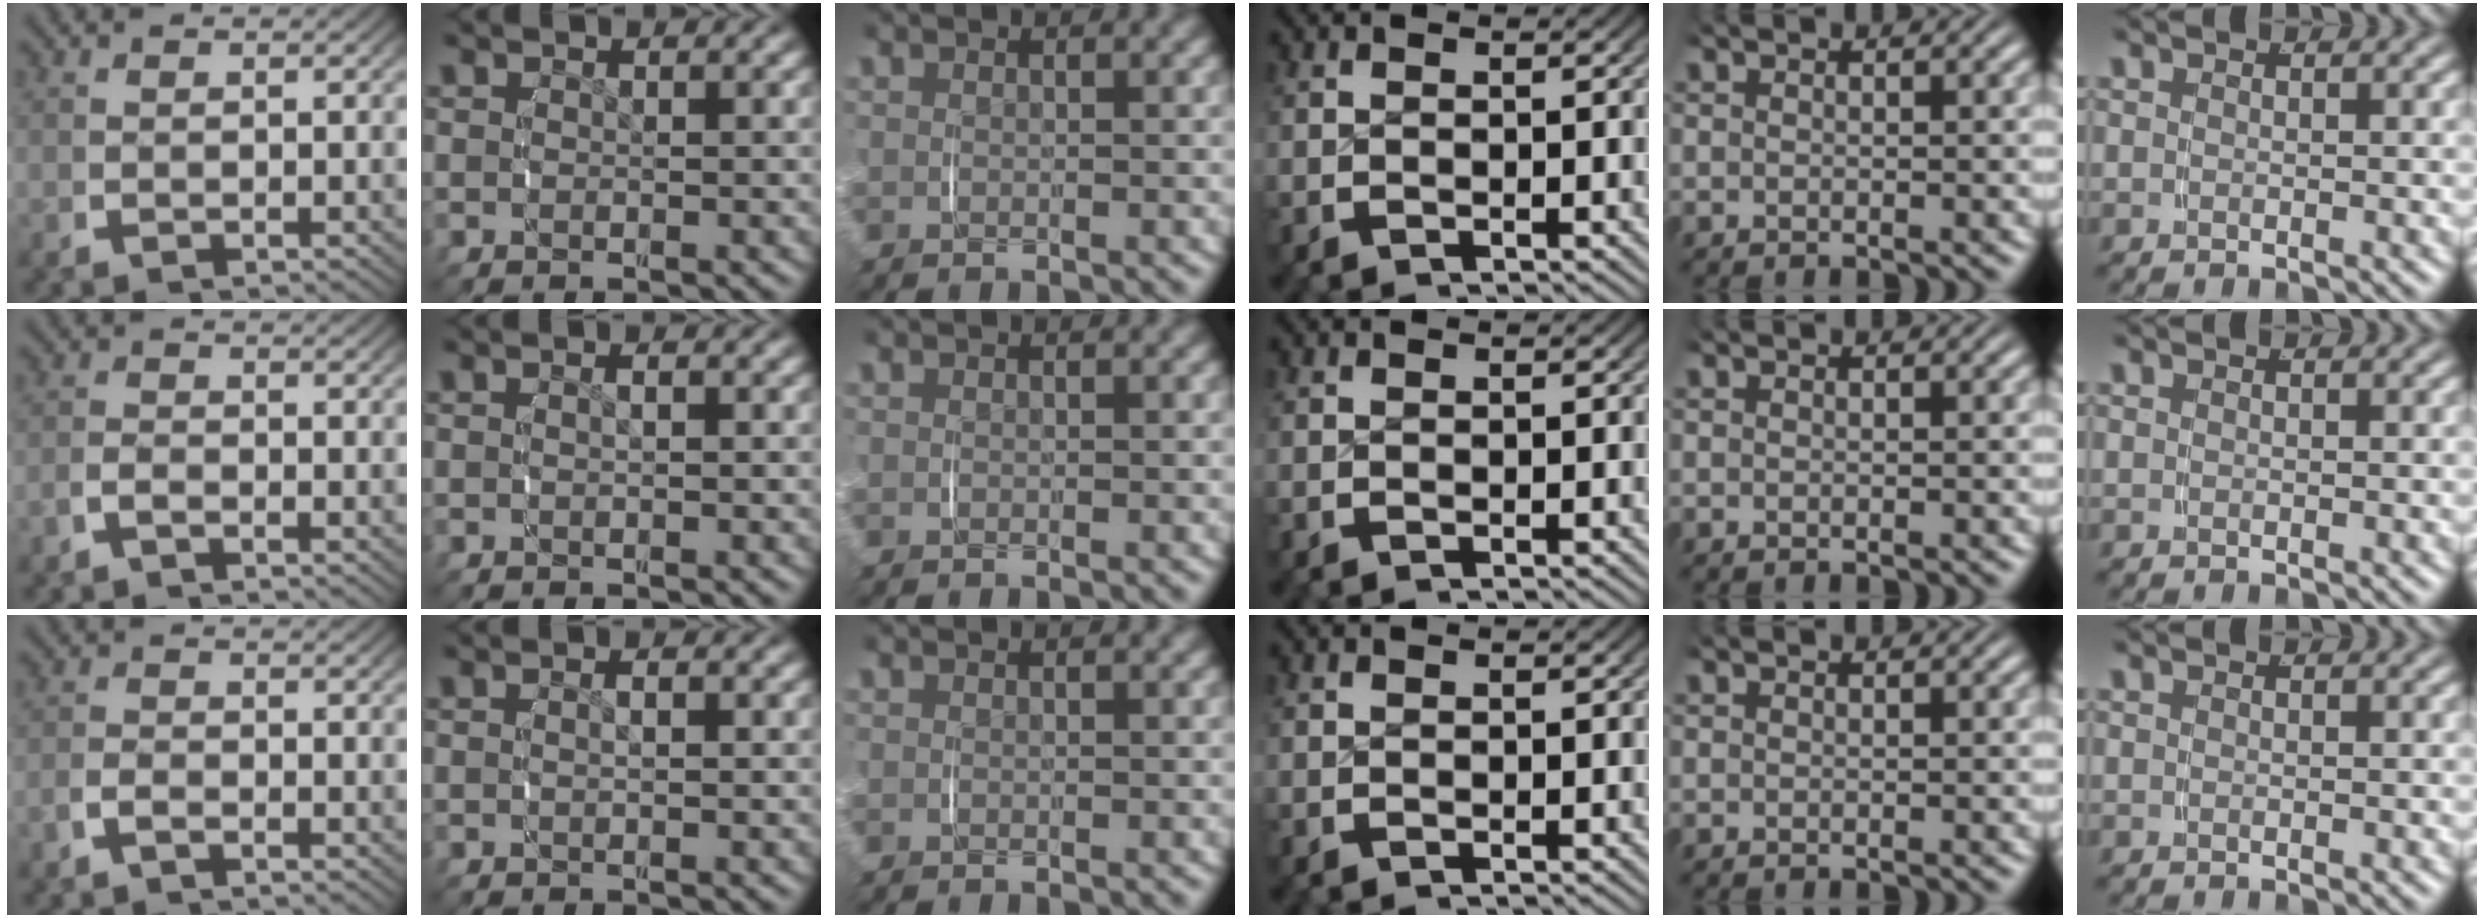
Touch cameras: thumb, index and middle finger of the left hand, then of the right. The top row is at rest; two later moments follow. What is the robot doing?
{"motion": "lift_and_place", "object": "pen bag"}